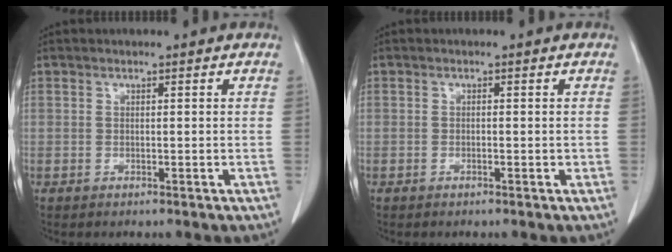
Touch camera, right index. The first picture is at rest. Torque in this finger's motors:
{"motor_torque": [-0.05, 0.11, 0.03, 0.01]}